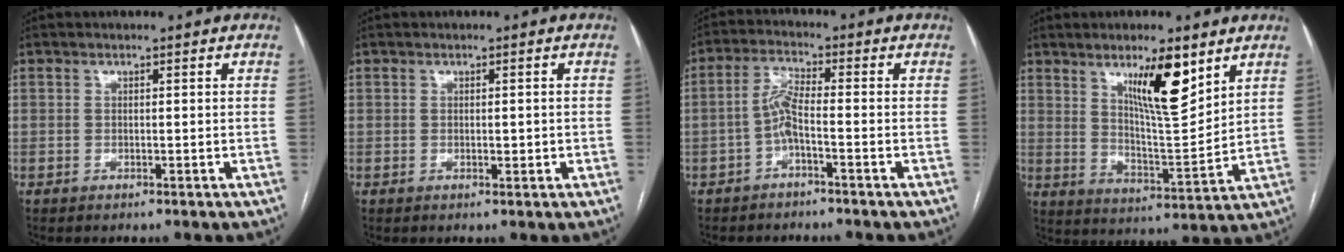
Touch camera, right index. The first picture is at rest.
{"total": 0.8, "force": [-0.1, 0.3, 0.8], "torque": [-0.011, 0.000, 0.000]}
{"total": 4.1, "force": [-1.7, 0.3, 3.8], "torque": [-0.078, 0.013, -0.034]}
{"total": 11.1, "force": [6.3, 1.8, 8.9], "torque": [-0.150, -0.009, 0.110]}